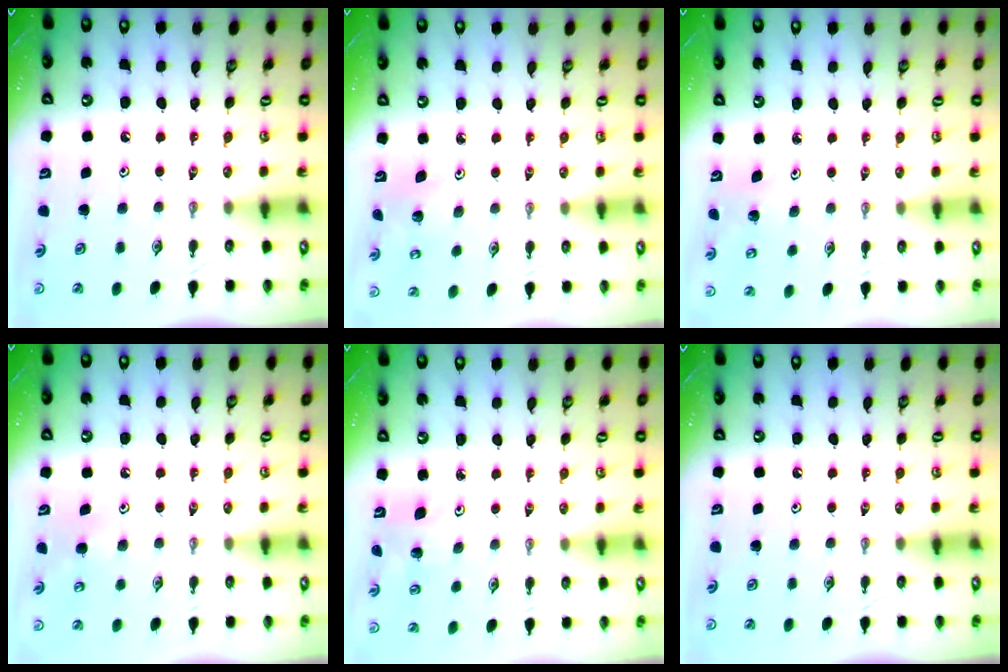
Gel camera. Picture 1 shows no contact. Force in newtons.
{"total": 2.2, "press": 2.2, "slide": 0.2}
{"total": 2.3, "press": 2.3, "slide": 0.2}
{"total": 6.6, "press": 6.6, "slide": 0.6}
{"total": 5.5, "press": 5.1, "slide": 1.9}
{"total": 0.0}